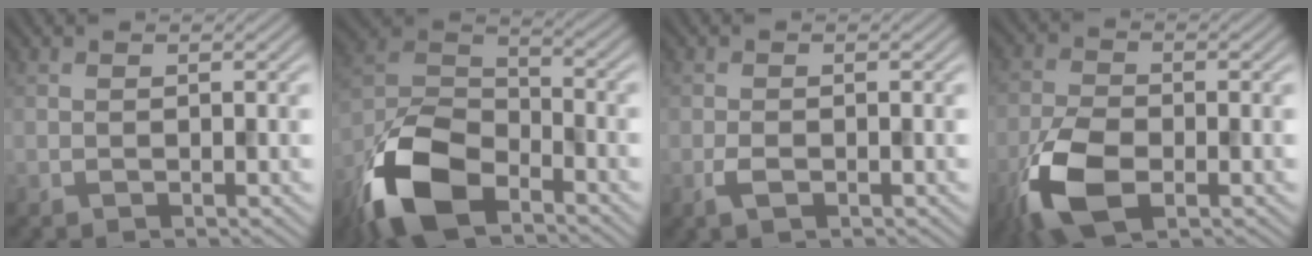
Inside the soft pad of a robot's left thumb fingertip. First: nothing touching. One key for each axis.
{"total": 13.5, "fx": -8.4, "fy": 6.3, "fz": 8.4, "tx": -0.191, "ty": -0.016, "tz": -0.178}
{"total": 1.7, "fx": -0.8, "fy": 0.8, "fz": 1.3, "tx": -0.030, "ty": -0.002, "tz": -0.015}
{"total": 8.7, "fx": -4.0, "fy": 4.4, "fz": 6.4, "tx": -0.148, "ty": -0.015, "tz": -0.087}